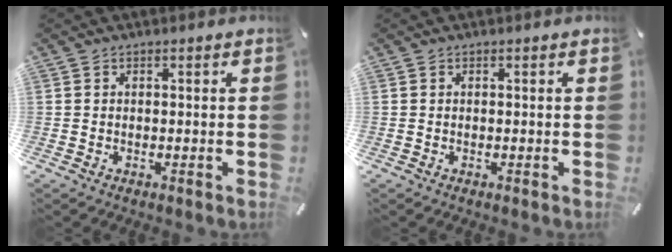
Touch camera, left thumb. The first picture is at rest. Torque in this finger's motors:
{"motor_torque": [-0.27, -0.27, 0.11, 0.11, 0.00]}